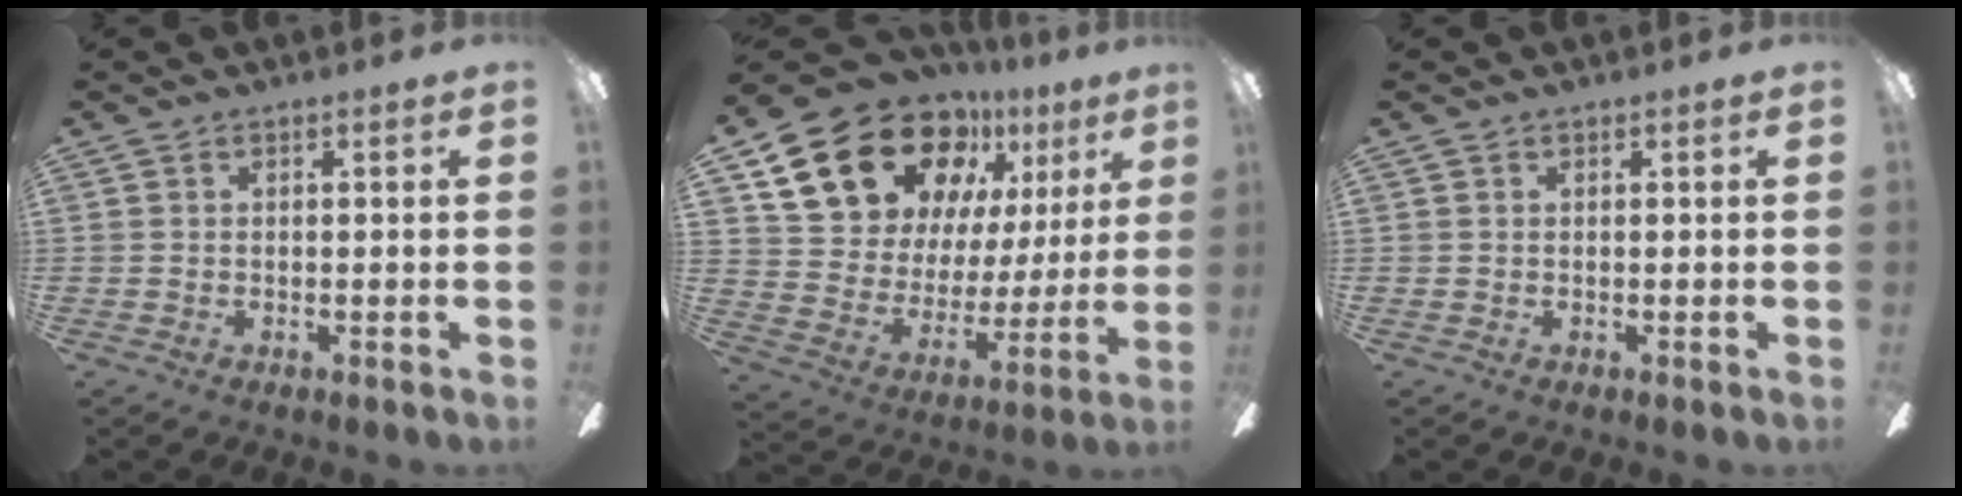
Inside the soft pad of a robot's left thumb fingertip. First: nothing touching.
{"total": 22.0, "force": [14.0, 13.2, 10.8], "torque": [-0.188, -0.076, 0.267]}
{"total": 0.0}